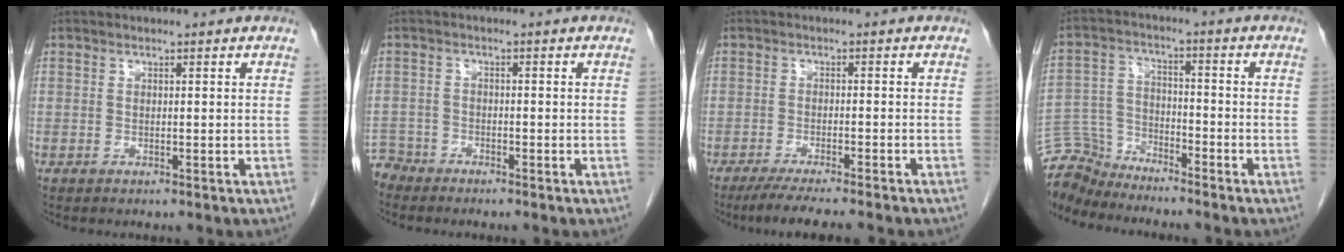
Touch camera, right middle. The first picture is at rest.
{"total": 3.3, "force": [-3.1, 0.8, -0.7], "torque": [0.015, -0.006, -0.061]}
{"total": 8.5, "force": [-7.2, -0.3, 4.6], "torque": [-0.055, -0.021, -0.110]}
{"total": 7.9, "force": [-7.9, 1.0, -0.3], "torque": [-0.004, 0.008, -0.153]}